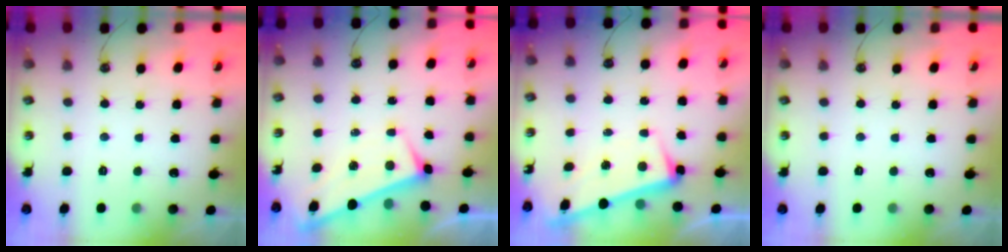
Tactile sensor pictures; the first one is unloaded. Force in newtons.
{"total": 1.3, "press": 1.2, "slide": 0.3}
{"total": 3.1, "press": 3.0, "slide": 1.0}
{"total": 0.0}